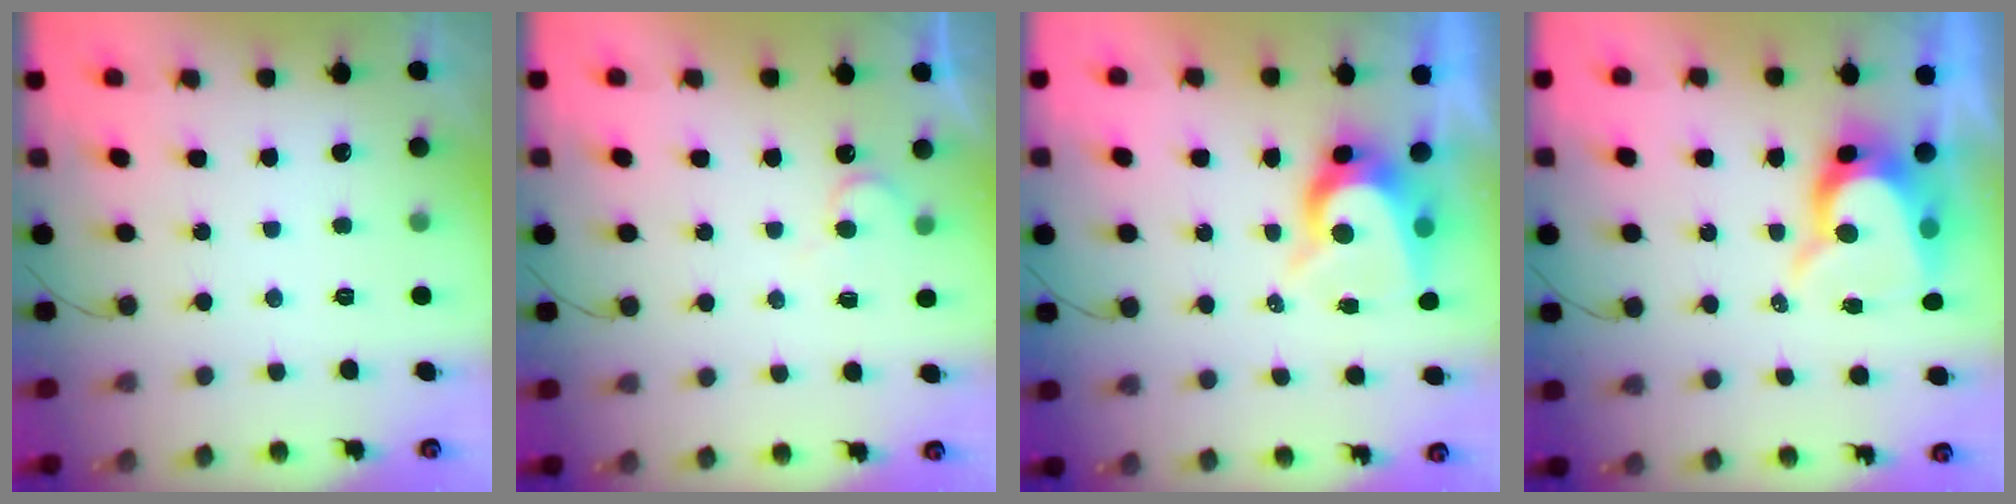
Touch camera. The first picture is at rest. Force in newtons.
{"total": 5.7, "press": 5.7, "slide": 0.2}
{"total": 8.0, "press": 8.0, "slide": 0.7}
{"total": 9.8, "press": 9.7, "slide": 0.7}